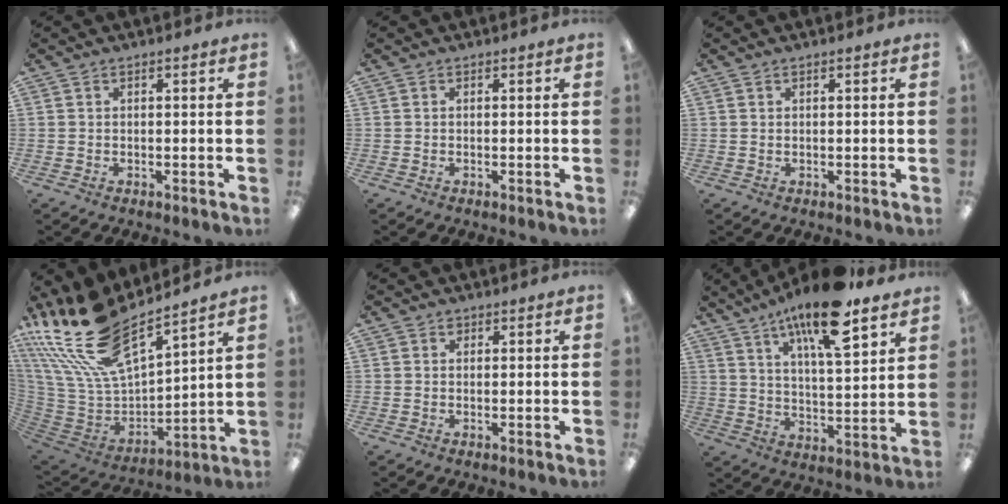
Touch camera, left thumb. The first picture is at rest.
{"total": 0.0}
{"total": 0.7, "force": [0.5, 0.1, 0.5], "torque": [-0.011, -0.001, 0.008]}
{"total": 22.7, "force": [17.4, 8.1, 12.2], "torque": [-0.263, -0.119, 0.307]}
{"total": 0.7, "force": [0.5, 0.5, 0.2], "torque": [-0.005, 0.003, 0.008]}
{"total": 16.3, "force": [11.4, 4.1, 10.9], "torque": [-0.180, -0.057, 0.184]}